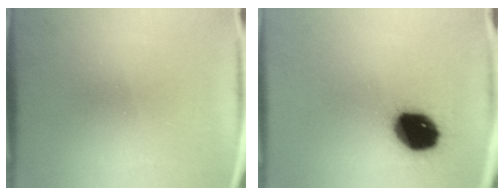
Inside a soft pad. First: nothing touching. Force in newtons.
{"total": 16.3}